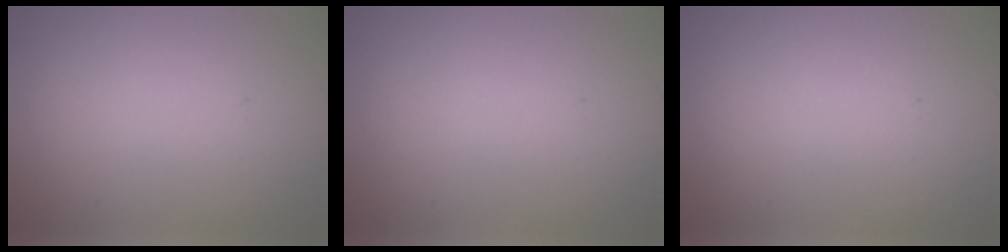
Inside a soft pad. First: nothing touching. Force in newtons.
{"total": 0.0}
{"total": 0.0}